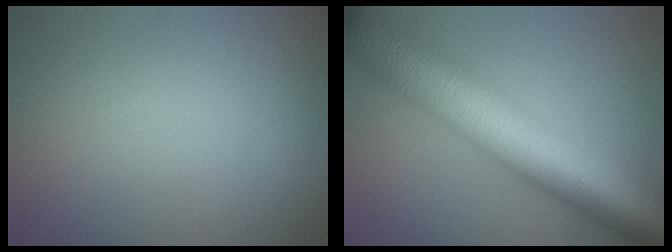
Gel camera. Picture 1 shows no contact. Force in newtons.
{"total": 11.9, "press": 11.9, "slide": 0.2}